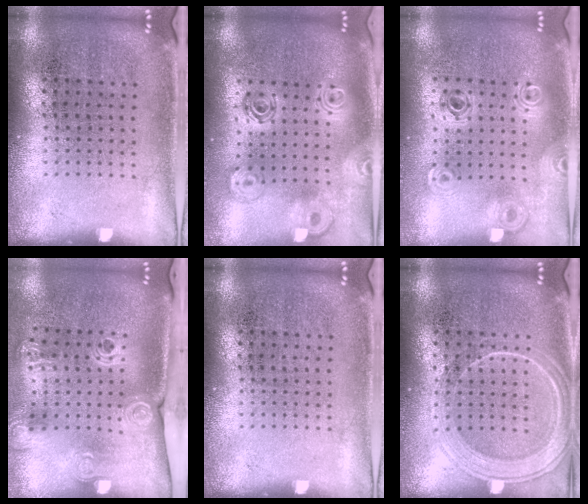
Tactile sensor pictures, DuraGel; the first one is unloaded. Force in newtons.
{"total": 2.2, "press": 1.8, "slide": 1.3}
{"total": 0.9, "press": 0.9, "slide": 0.0}
{"total": 2.3, "press": 1.6, "slide": 1.5}
{"total": 0.0}
{"total": 2.8, "press": 2.8, "slide": 0.5}